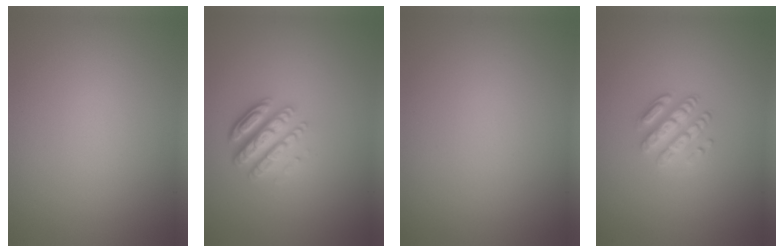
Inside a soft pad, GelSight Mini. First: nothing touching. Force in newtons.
{"total": 4.9, "press": 3.4, "slide": 3.5}
{"total": 0.0}
{"total": 3.0, "press": 2.6, "slide": 1.5}